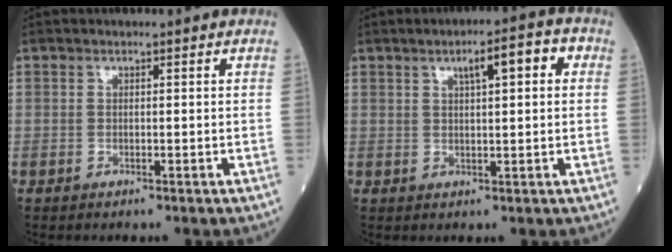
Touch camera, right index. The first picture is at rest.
{"total": 5.8, "force": [2.0, 1.2, 5.3], "torque": [-0.081, 0.017, 0.029]}